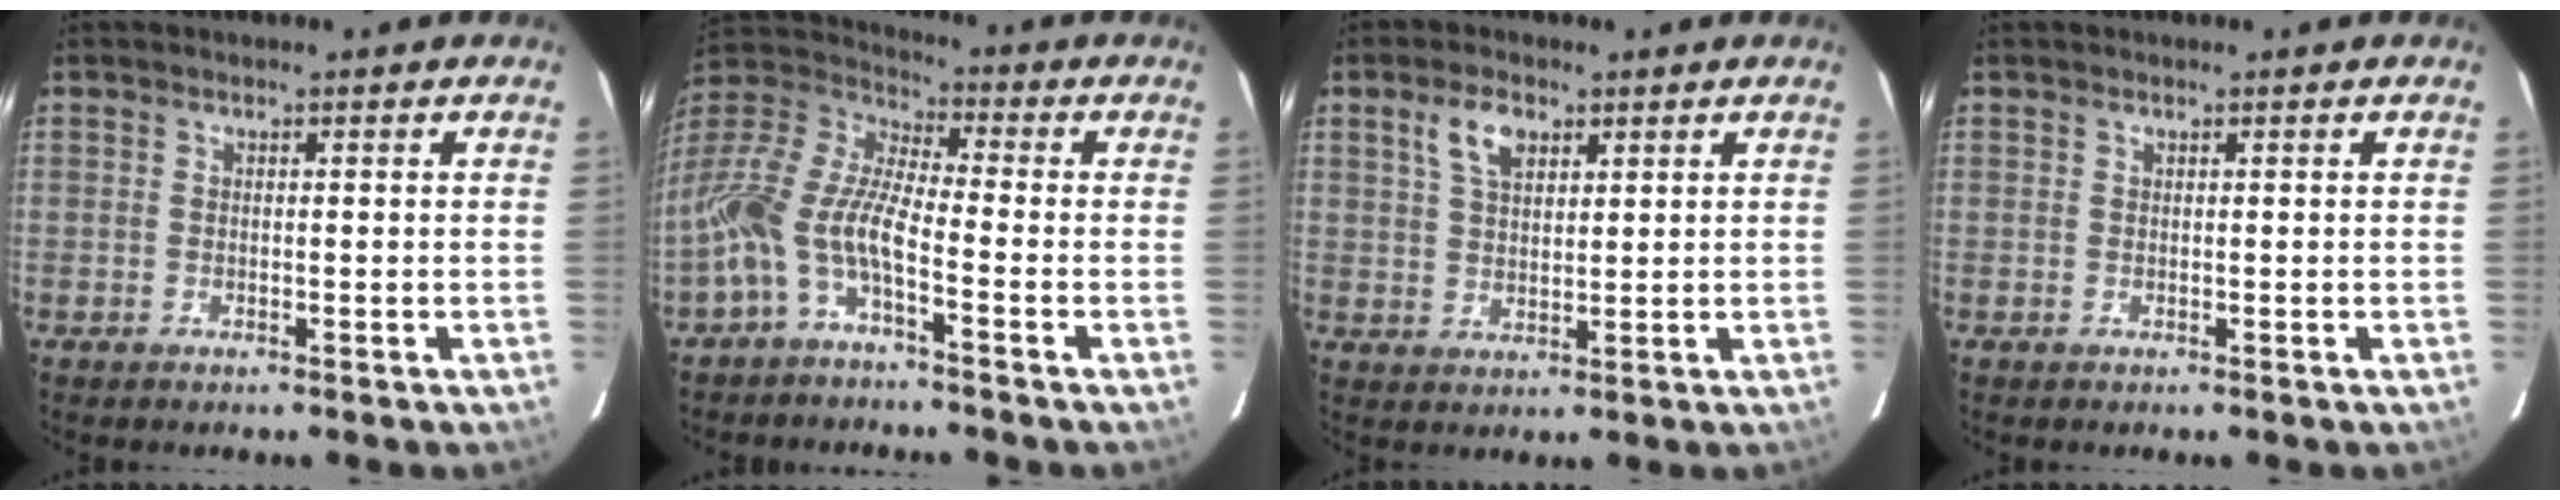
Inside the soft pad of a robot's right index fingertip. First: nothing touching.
{"total": 12.4, "force": [-5.3, 3.8, 10.5], "torque": [-0.223, 0.002, -0.113]}
{"total": 5.5, "force": [2.9, 3.0, 3.7], "torque": [-0.069, 0.012, 0.055]}
{"total": 0.0}